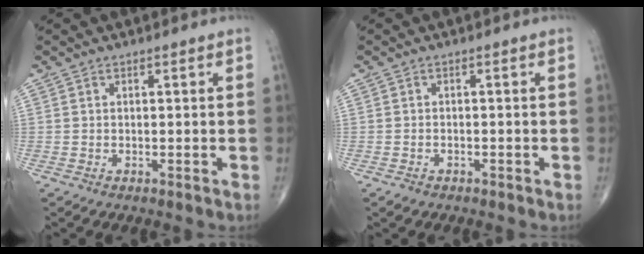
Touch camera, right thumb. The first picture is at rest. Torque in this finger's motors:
{"motor_torque": [0.17, 0.06, -0.04, -0.08, -0.01]}